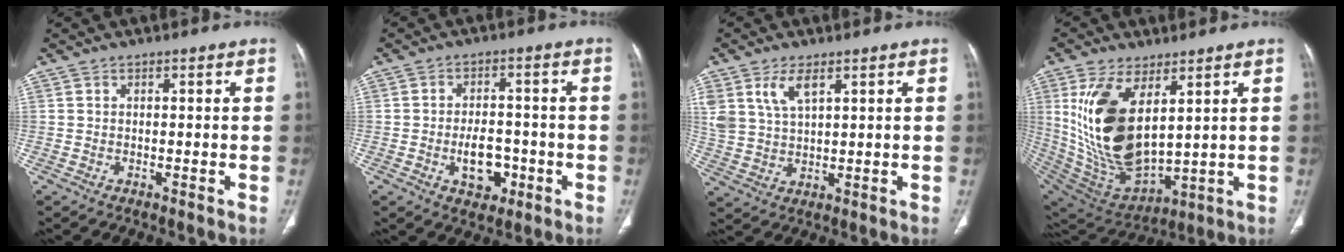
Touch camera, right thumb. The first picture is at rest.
{"total": 7.1, "force": [-2.3, 4.5, 5.0], "torque": [-0.058, 0.016, -0.030]}
{"total": 6.7, "force": [3.6, 3.2, 4.6], "torque": [-0.092, -0.012, 0.080]}
{"total": 19.6, "force": [5.7, 9.8, 16.1], "torque": [-0.306, -0.030, 0.133]}